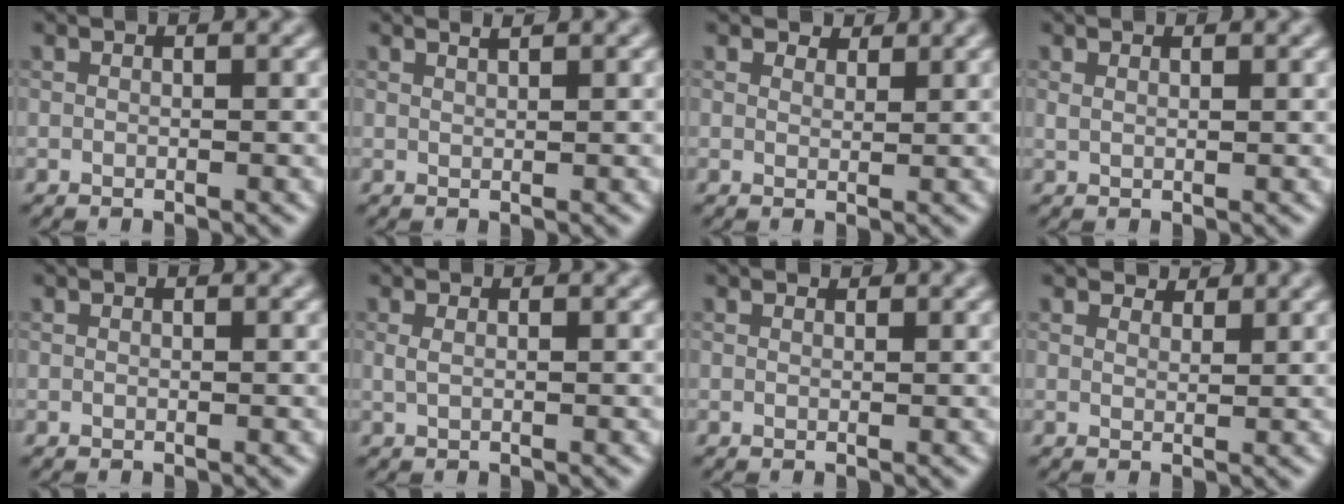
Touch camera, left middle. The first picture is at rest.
{"total": 1.1, "force": [0.9, 0.3, 0.6], "torque": [-0.004, 0.000, 0.002]}
{"total": 1.7, "force": [1.7, 0.4, 0.0], "torque": [-0.011, -0.001, 0.024]}
{"total": 0.7, "force": [0.6, 0.2, 0.4], "torque": [-0.008, -0.005, 0.004]}
{"total": 0.0}
{"total": 0.6, "force": [0.1, 0.2, 0.5], "torque": [-0.015, -0.004, -0.001]}
{"total": 0.6, "force": [0.5, -0.2, -0.3], "torque": [-0.007, -0.005, 0.007]}
{"total": 2.2, "force": [2.2, 0.4, 0.1], "torque": [-0.013, -0.002, 0.032]}